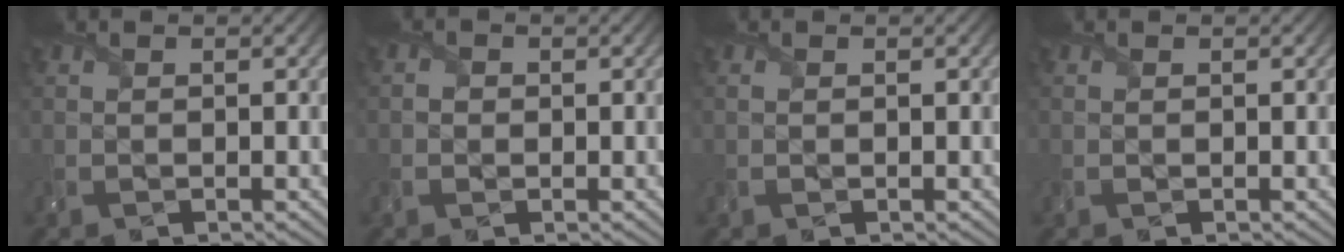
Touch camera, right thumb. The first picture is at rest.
{"total": 1.2, "force": [-0.2, 1.1, 0.5], "torque": [-0.013, -0.004, -0.007]}
{"total": 0.6, "force": [0.0, 0.4, 0.5], "torque": [-0.014, -0.002, 0.002]}
{"total": 0.0}